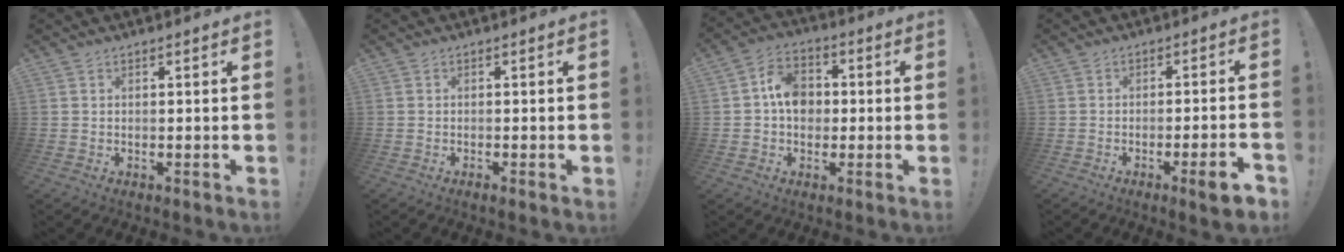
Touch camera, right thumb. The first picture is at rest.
{"total": 0.8, "force": [-0.6, 0.0, 0.6], "torque": [-0.015, 0.003, -0.009]}
{"total": 9.7, "force": [0.7, 7.9, 5.6], "torque": [-0.084, 0.009, 0.015]}
{"total": 7.2, "force": [-3.3, 0.5, 6.4], "torque": [-0.099, 0.012, -0.049]}